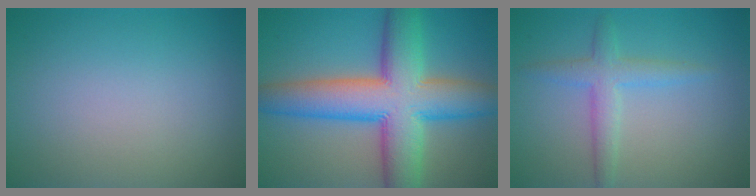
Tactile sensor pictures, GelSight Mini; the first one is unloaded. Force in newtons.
{"total": 11.9, "press": 11.9, "slide": 0.2}
{"total": 2.7, "press": 2.7, "slide": 0.1}